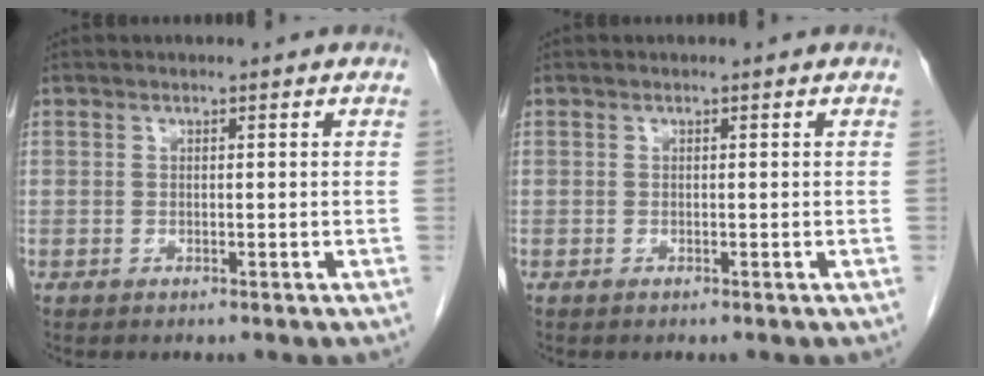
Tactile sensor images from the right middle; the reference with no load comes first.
{"total": 0.0}